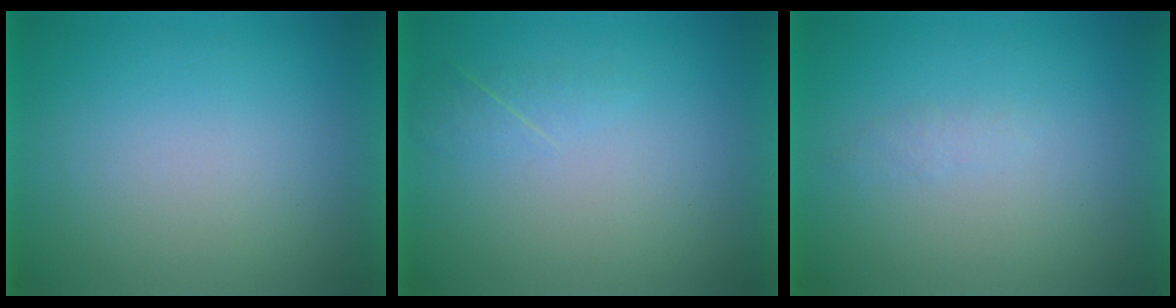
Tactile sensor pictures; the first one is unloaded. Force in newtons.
{"total": 1.9}
{"total": 1.2}